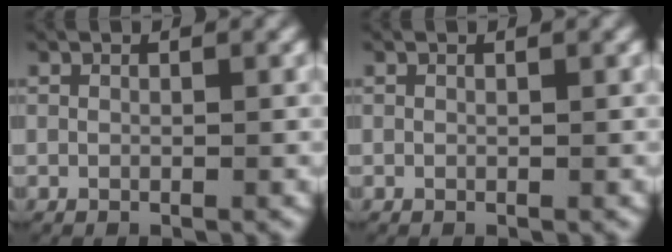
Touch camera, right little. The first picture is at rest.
{"total": 0.0}